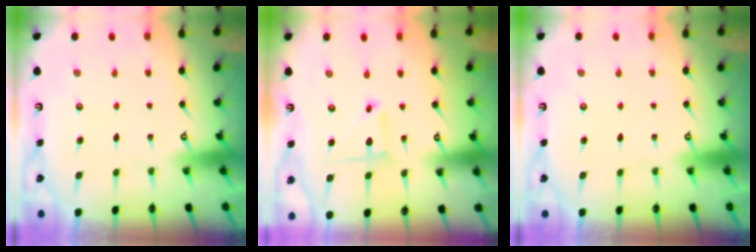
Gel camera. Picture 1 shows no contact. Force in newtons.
{"total": 5.0, "press": 5.0, "slide": 0.4}
{"total": 0.0}